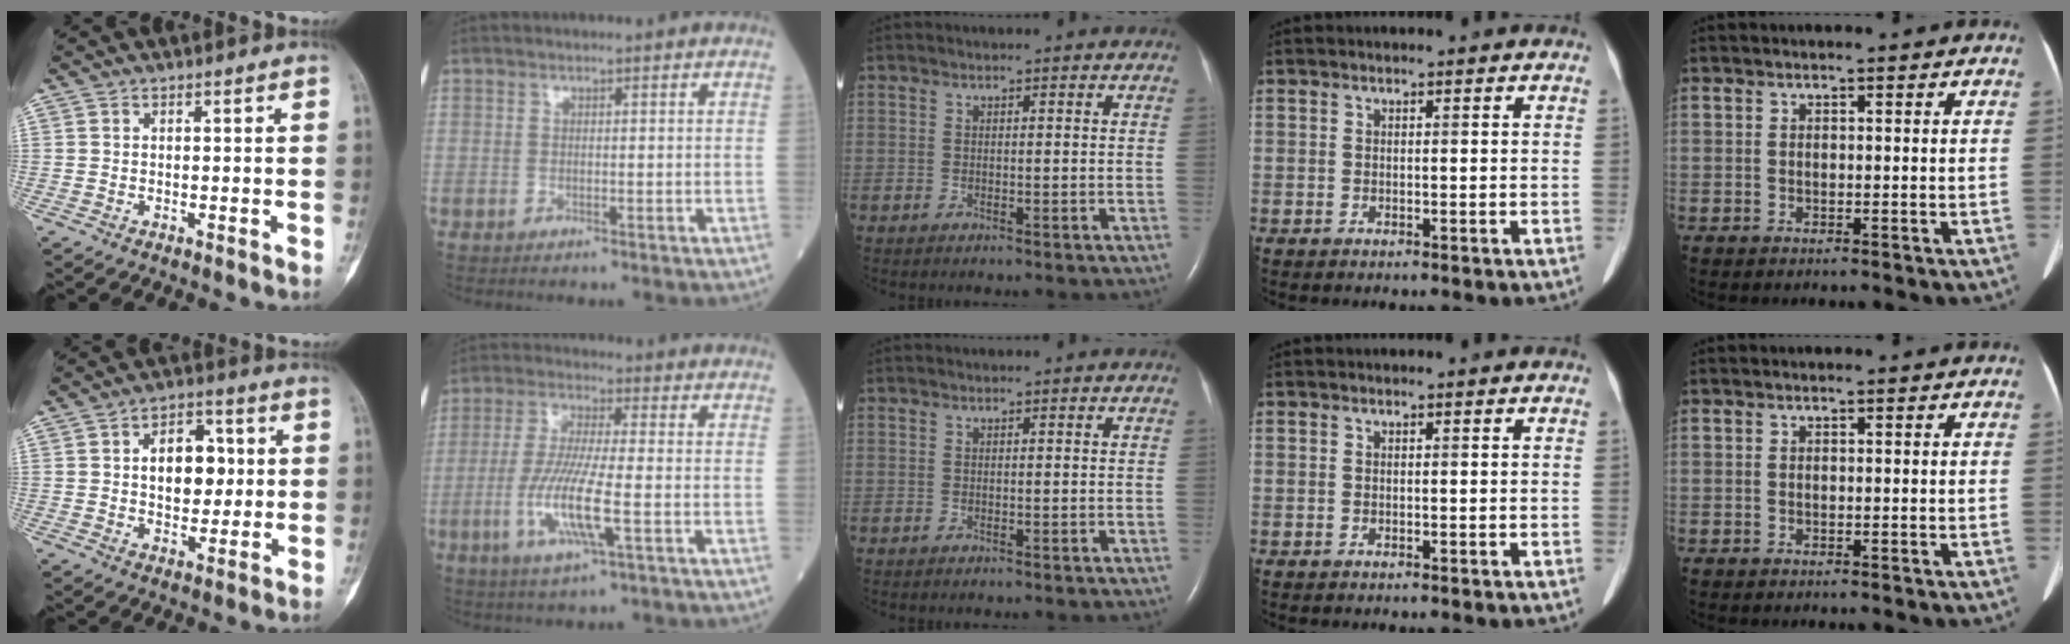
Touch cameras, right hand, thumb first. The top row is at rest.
{"thumb": {"total": 10.3, "force": [1.4, 6.7, 7.7], "torque": [-0.079, 0.005, 0.022]}, "index": {"total": 10.2, "force": [-2.9, 0.6, 9.8], "torque": [-0.202, -0.014, -0.058]}}